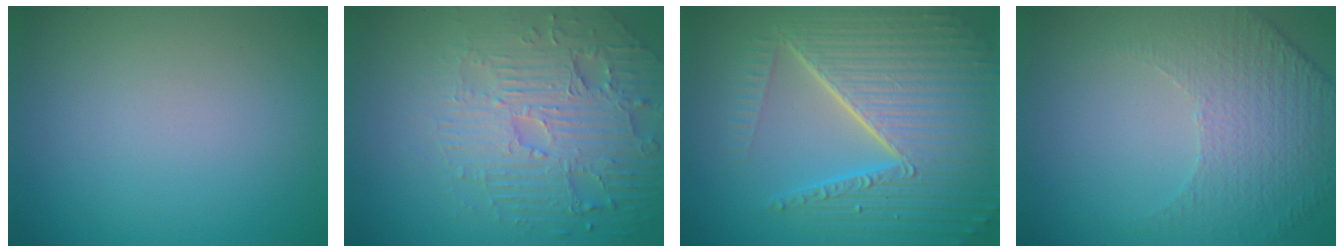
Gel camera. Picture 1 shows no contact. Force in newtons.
{"total": 6.2, "press": 5.0, "slide": 3.7}
{"total": 10.1, "press": 6.3, "slide": 7.9}
{"total": 5.0, "press": 3.3, "slide": 3.8}